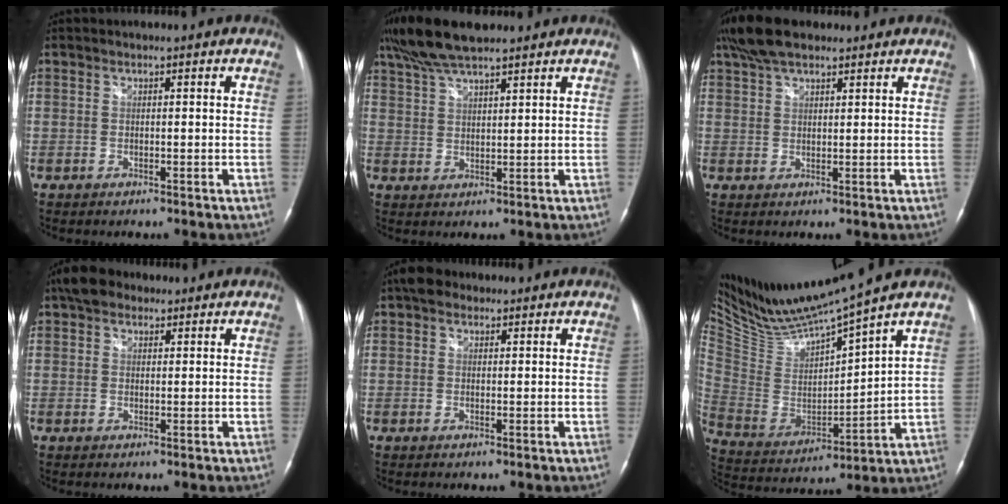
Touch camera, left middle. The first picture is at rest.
{"total": 9.0, "force": [7.3, 1.5, 4.9], "torque": [-0.098, 0.027, 0.134]}
{"total": 7.2, "force": [5.5, 2.5, 3.9], "torque": [-0.083, 0.025, 0.103]}
{"total": 5.8, "force": [4.1, 3.3, 2.3], "torque": [-0.046, 0.026, 0.075]}
{"total": 3.4, "force": [2.1, 2.3, 1.3], "torque": [-0.026, 0.020, 0.034]}
{"total": 14.1, "force": [13.0, -1.1, 5.2], "torque": [-0.112, -0.019, 0.258]}